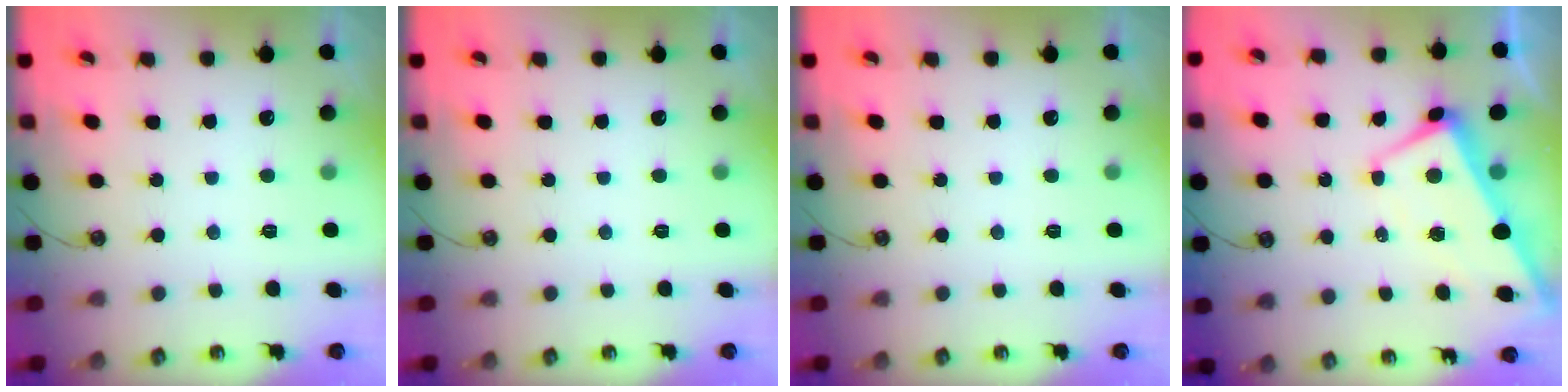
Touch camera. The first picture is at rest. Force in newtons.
{"total": 0.0}
{"total": 0.0}
{"total": 1.5, "press": 1.4, "slide": 0.7}